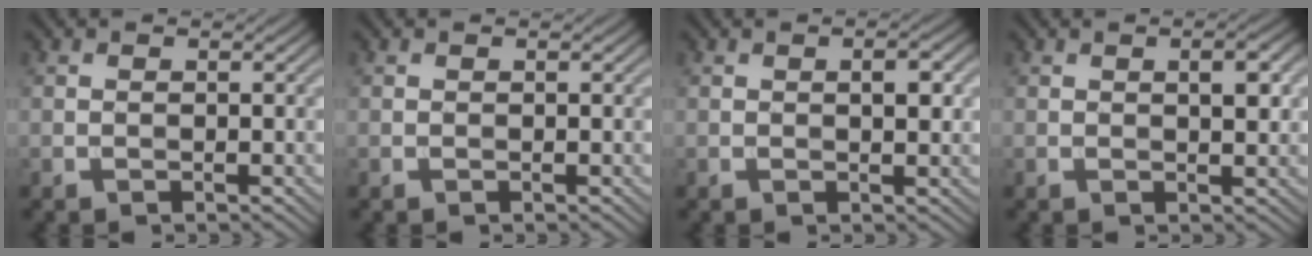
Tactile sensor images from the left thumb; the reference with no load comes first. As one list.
[{"total": 0.0}, {"total": 2.3, "force": [0.4, 0.8, 2.1], "torque": [-0.031, 0.001, 0.005]}, {"total": 2.9, "force": [0.7, 0.9, 2.7], "torque": [-0.044, 0.001, 0.012]}]